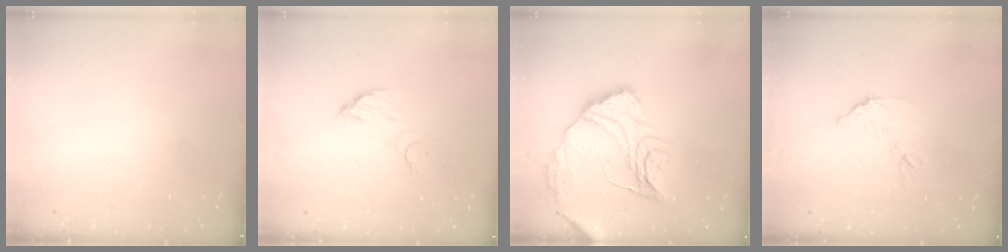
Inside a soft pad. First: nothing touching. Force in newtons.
{"total": 4.1, "press": 4.1, "slide": 0.2}
{"total": 17.4, "press": 17.3, "slide": 1.4}
{"total": 7.2, "press": 7.1, "slide": 0.4}